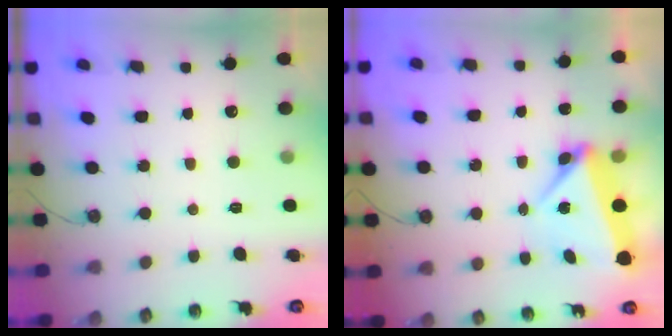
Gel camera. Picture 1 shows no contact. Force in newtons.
{"total": 8.3, "press": 4.7, "slide": 6.8}